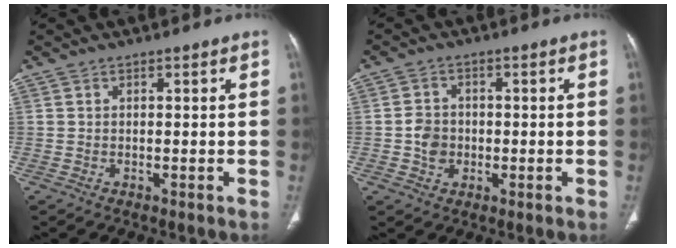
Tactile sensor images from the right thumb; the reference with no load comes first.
{"total": 4.4, "force": [-0.7, 3.8, 2.2], "torque": [-0.026, 0.008, -0.015]}